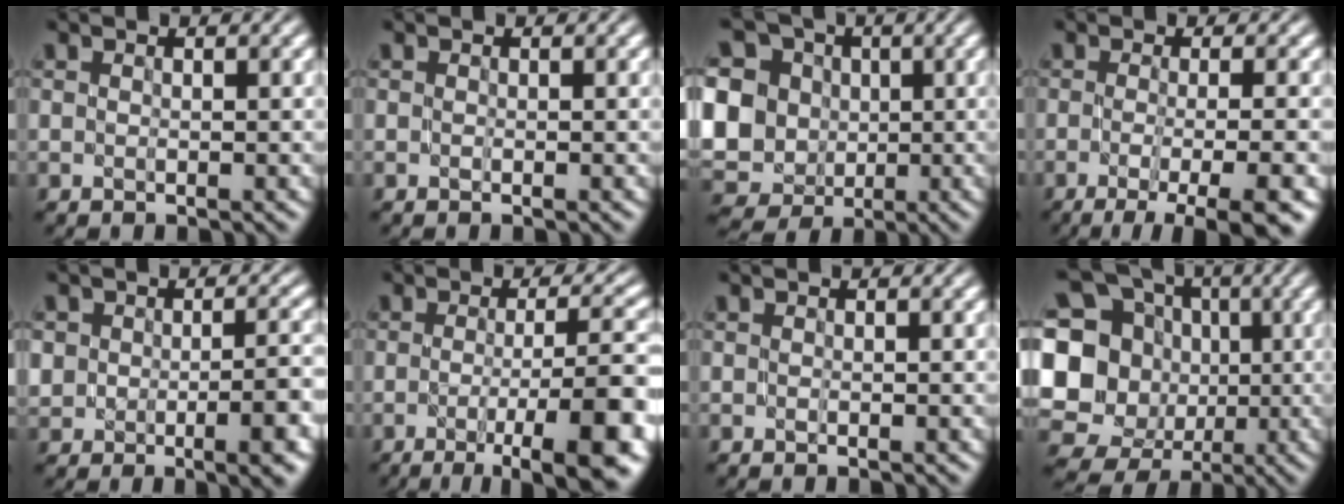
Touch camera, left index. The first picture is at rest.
{"total": 0.0}
{"total": 14.7, "force": [1.9, 13.0, 6.6], "torque": [-0.176, 0.020, 0.008]}
{"total": 8.4, "force": [-3.7, 2.5, 7.2], "torque": [-0.073, -0.013, -0.047]}
{"total": 5.7, "force": [-1.6, 3.3, 4.3], "torque": [-0.056, -0.009, -0.021]}
{"total": 10.5, "force": [-4.1, 2.4, 9.4], "torque": [-0.117, -0.002, -0.055]}
{"total": 0.0}
{"total": 18.7, "force": [-0.5, 17.6, 6.3], "torque": [-0.188, 0.009, -0.036]}